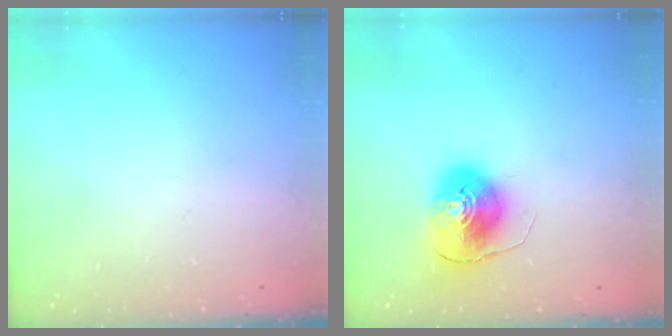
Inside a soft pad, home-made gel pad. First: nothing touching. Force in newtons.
{"total": 10.2, "press": 10.1, "slide": 1.1}